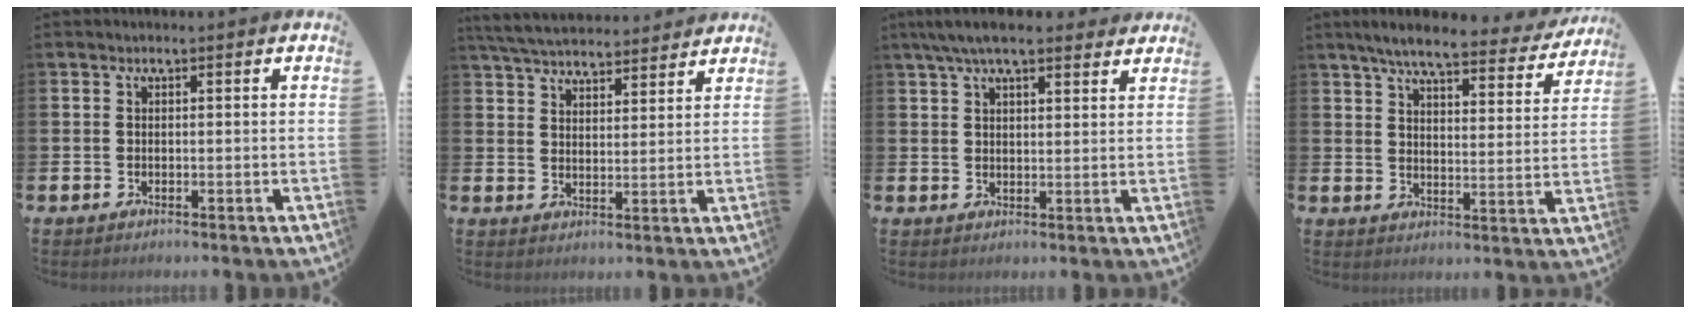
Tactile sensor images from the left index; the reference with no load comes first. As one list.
[{"total": 5.7, "force": [5.5, 1.0, 0.9], "torque": [-0.035, -0.031, 0.098]}, {"total": 6.0, "force": [5.1, 1.5, 2.8], "torque": [-0.059, -0.011, 0.092]}, {"total": 6.8, "force": [6.0, 0.9, 3.0], "torque": [-0.062, -0.036, 0.098]}]